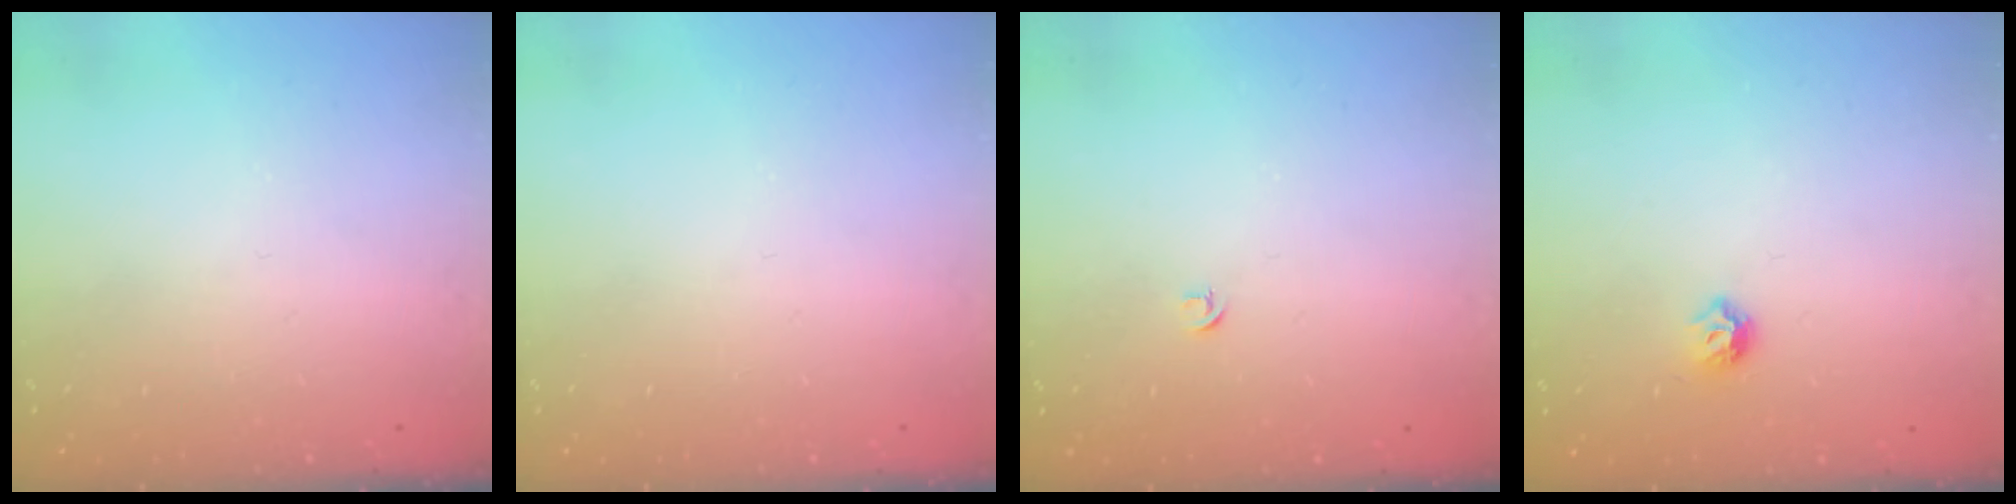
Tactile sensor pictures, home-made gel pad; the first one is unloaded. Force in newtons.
{"total": 0.0}
{"total": 2.7, "press": 2.6, "slide": 0.6}
{"total": 6.0, "press": 5.9, "slide": 1.0}